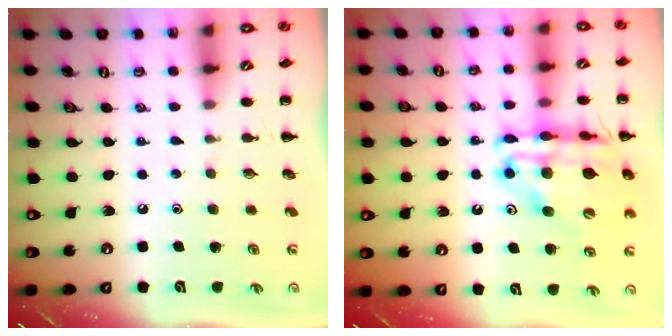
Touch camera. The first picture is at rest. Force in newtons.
{"total": 21.2, "press": 20.7, "slide": 4.6}